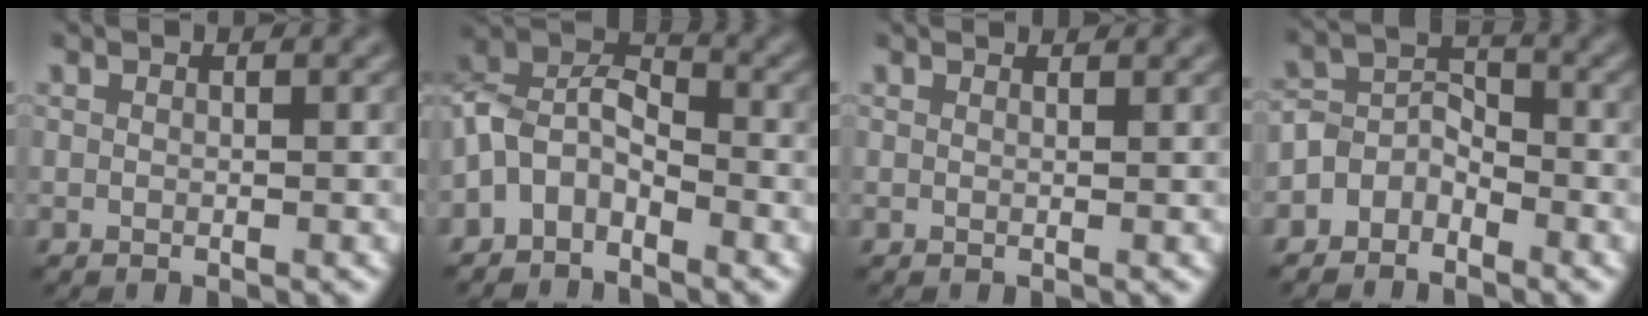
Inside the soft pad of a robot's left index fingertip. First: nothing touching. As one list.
[{"total": 4.8, "force": [-2.6, 3.0, 2.8], "torque": [-0.053, 0.009, -0.060]}, {"total": 1.1, "force": [1.0, 0.1, 0.1], "torque": [-0.006, -0.003, 0.008]}, {"total": 2.8, "force": [-2.2, 1.7, 0.6], "torque": [-0.010, 0.012, -0.049]}]